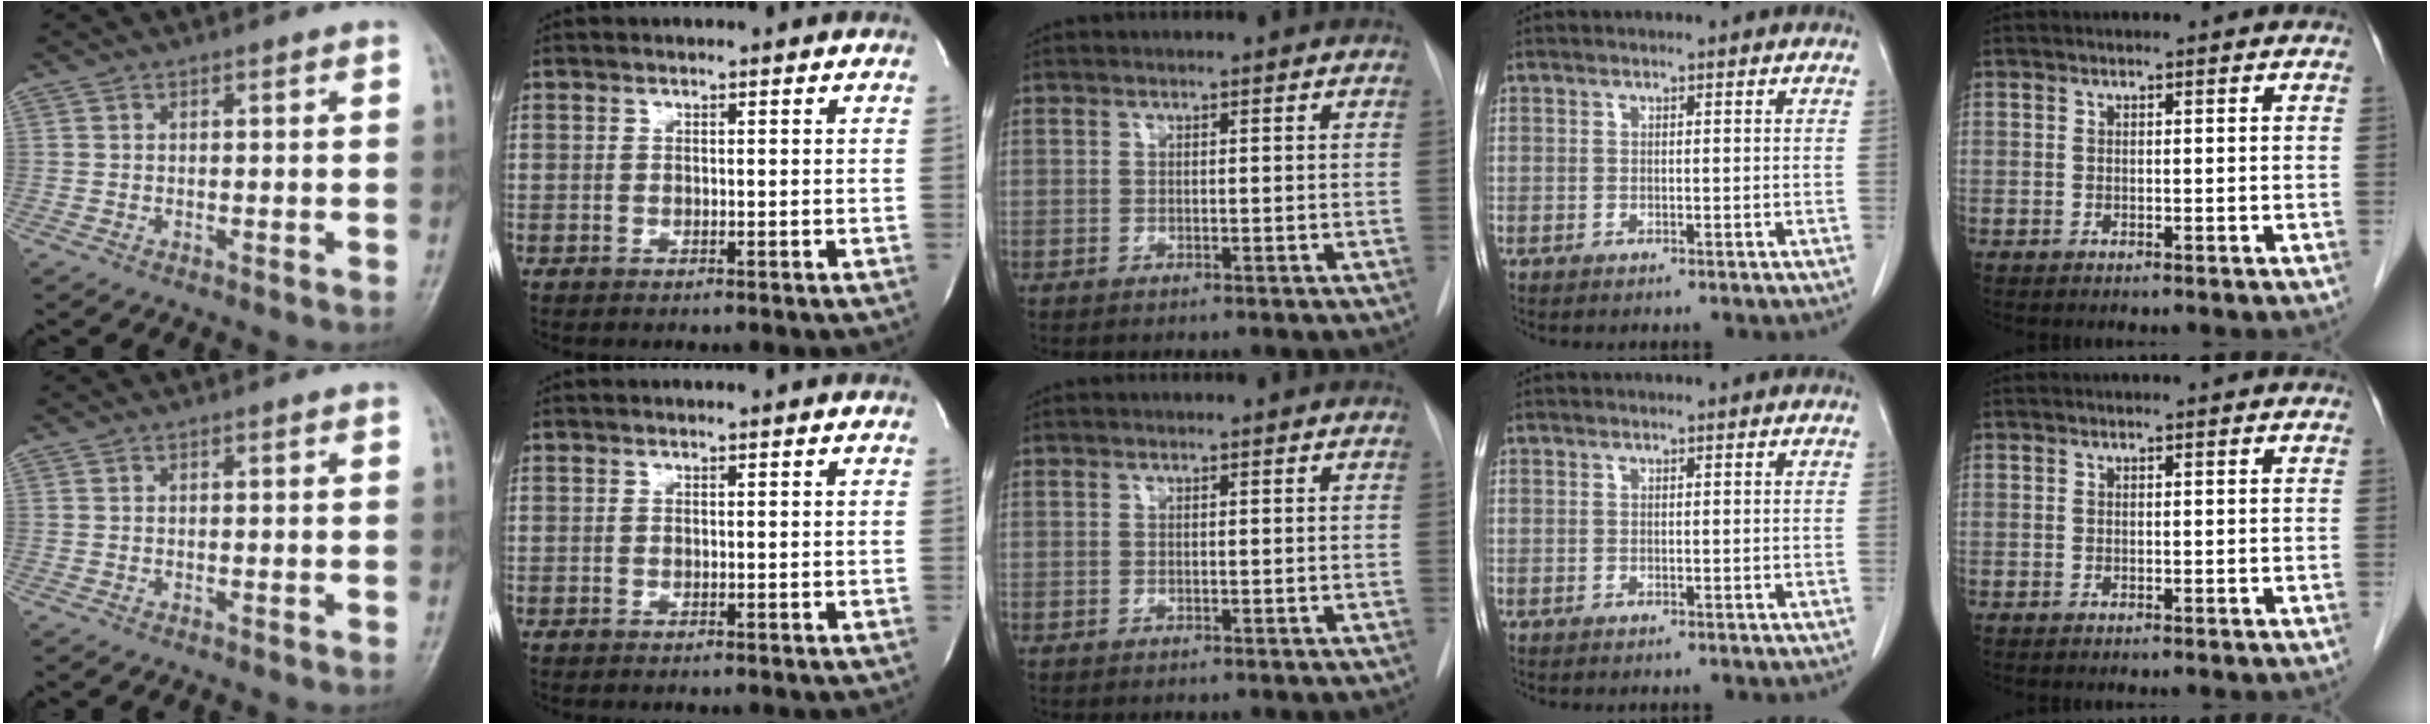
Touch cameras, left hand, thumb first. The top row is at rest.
{}